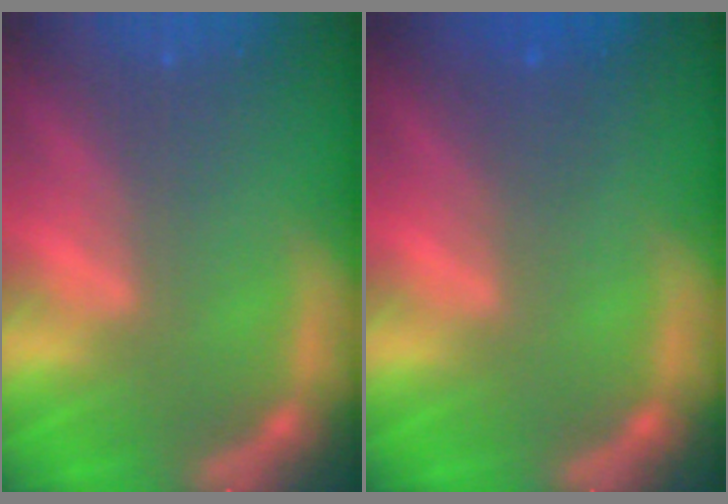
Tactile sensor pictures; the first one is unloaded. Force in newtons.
{"total": 1.5}